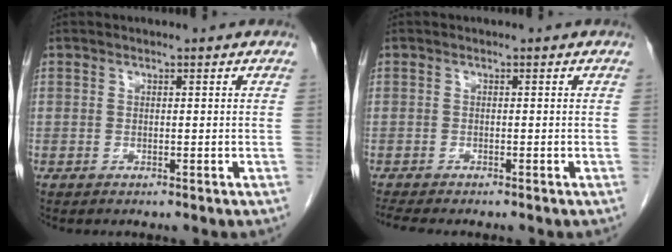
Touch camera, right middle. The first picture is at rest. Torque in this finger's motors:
{"motor_torque": [0.28, -0.23, 0.01, 0.00]}